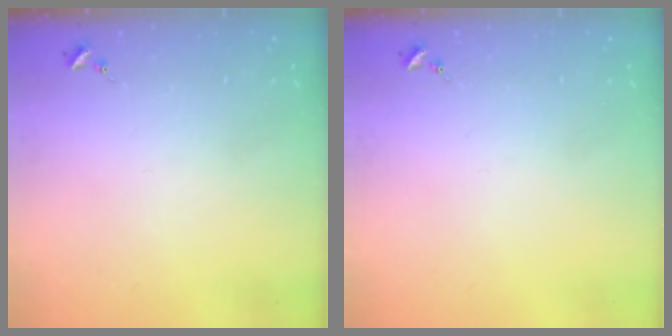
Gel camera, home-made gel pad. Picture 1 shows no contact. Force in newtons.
{"total": 0.0}